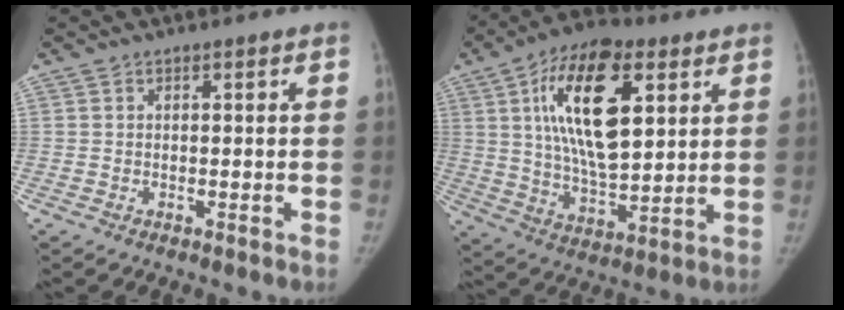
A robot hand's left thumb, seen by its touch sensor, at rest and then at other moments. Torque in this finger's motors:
{"motor_torque": [1.25, 1.26, 1.93, -0.85, 0.27]}